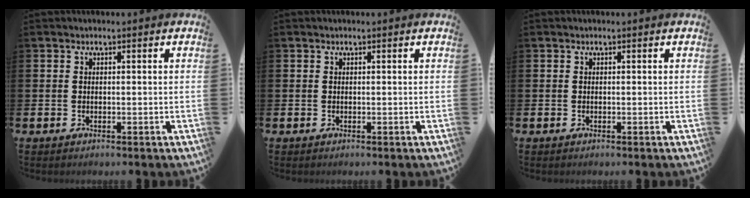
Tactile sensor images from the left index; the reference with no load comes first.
{"total": 0.0}
{"total": 0.0}